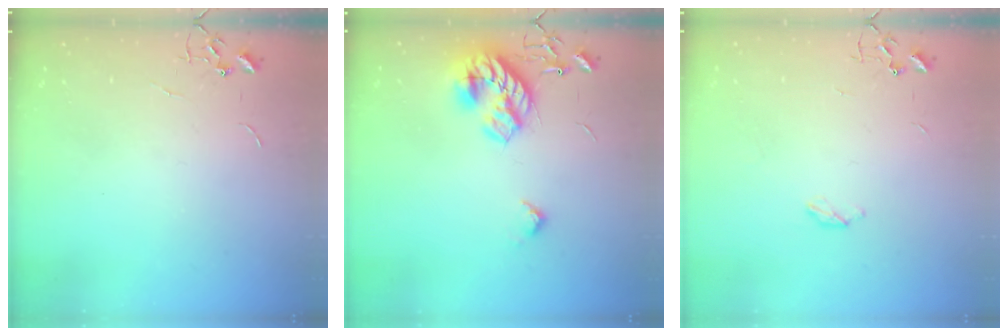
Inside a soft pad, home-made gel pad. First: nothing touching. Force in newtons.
{"total": 18.3, "press": 18.3, "slide": 0.7}
{"total": 2.8, "press": 2.8, "slide": 0.5}